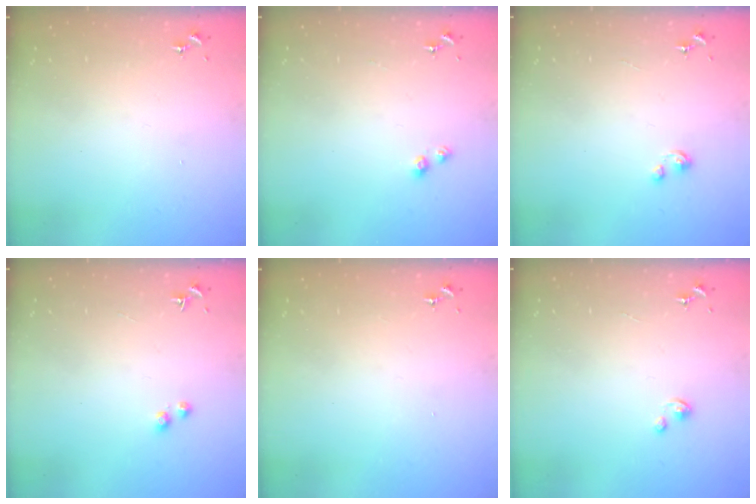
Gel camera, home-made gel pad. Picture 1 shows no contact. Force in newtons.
{"total": 4.1, "press": 4.1, "slide": 0.5}
{"total": 2.3, "press": 2.3, "slide": 0.2}
{"total": 2.7, "press": 2.6, "slide": 0.9}
{"total": 0.0}
{"total": 1.5, "press": 1.5, "slide": 0.2}